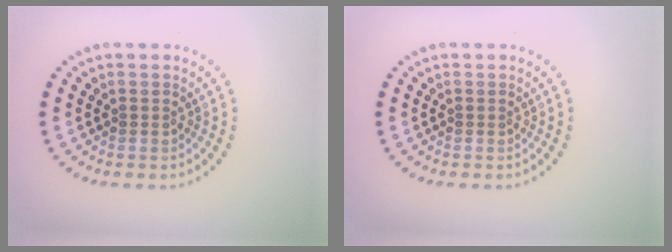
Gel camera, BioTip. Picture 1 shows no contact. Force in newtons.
{"total": 0.0}